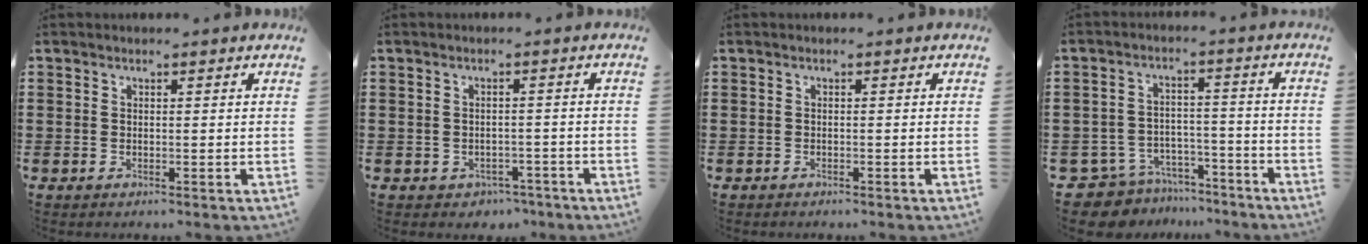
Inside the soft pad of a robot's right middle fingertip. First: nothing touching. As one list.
[{"total": 1.5, "force": [-1.3, 0.6, -0.2], "torque": [-0.005, -0.001, -0.030]}, {"total": 0.5, "force": [-0.5, 0.0, 0.0], "torque": [0.000, -0.002, -0.011]}, {"total": 7.6, "force": [-7.4, 1.8, 0.7], "torque": [-0.026, 0.017, -0.149]}]